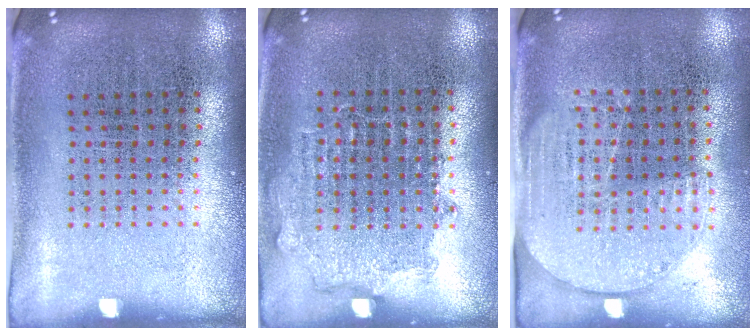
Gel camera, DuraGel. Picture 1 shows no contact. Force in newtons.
{"total": 0.9, "press": 0.8, "slide": 0.4}
{"total": 1.6, "press": 1.4, "slide": 0.8}